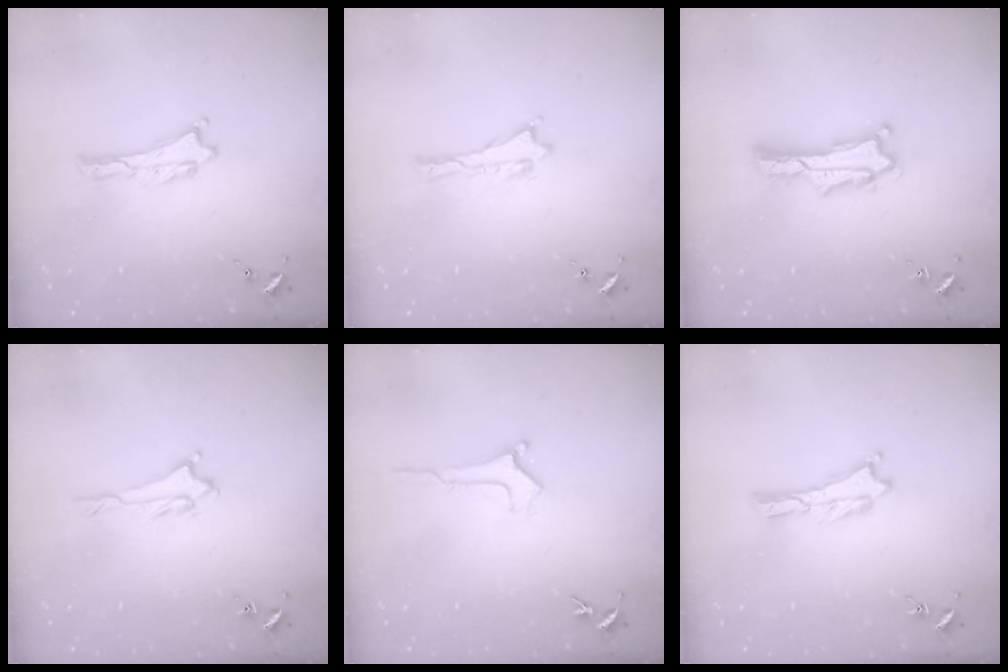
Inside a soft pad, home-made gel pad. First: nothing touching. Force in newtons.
{"total": 0.0}
{"total": 2.0, "press": 2.0, "slide": 0.3}
{"total": 1.6, "press": 1.6, "slide": 0.1}
{"total": 0.0}
{"total": 0.0}